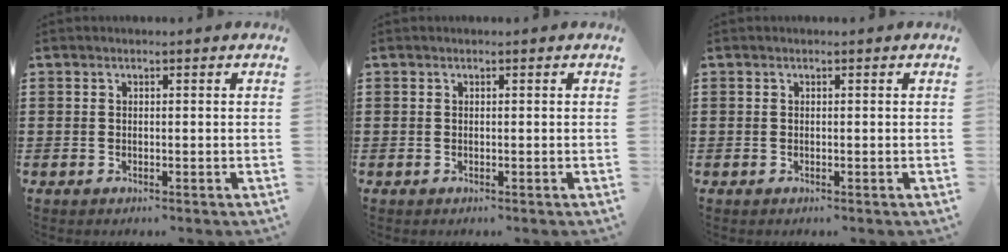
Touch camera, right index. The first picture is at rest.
{"total": 0.0}
{"total": 0.0}